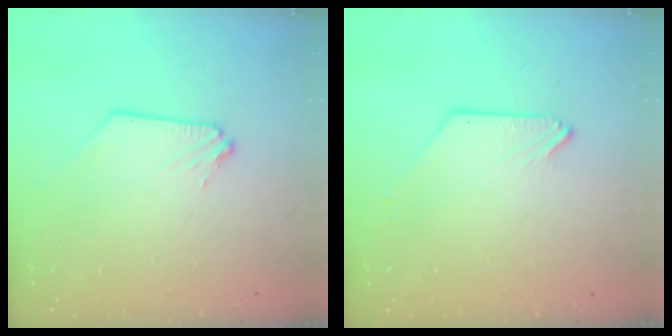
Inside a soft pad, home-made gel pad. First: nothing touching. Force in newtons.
{"total": 0.0}